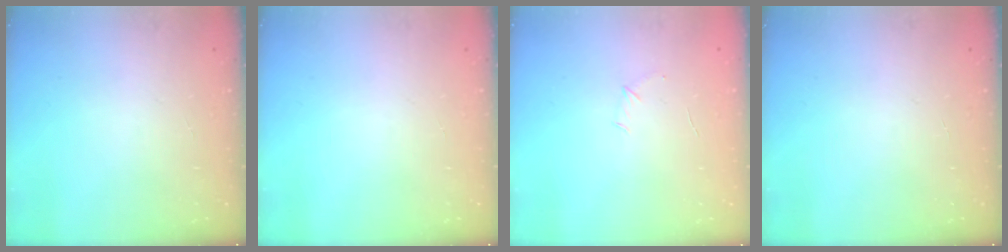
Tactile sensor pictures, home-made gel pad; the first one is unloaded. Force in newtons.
{"total": 0.0}
{"total": 3.7, "press": 3.6, "slide": 1.0}
{"total": 0.0}